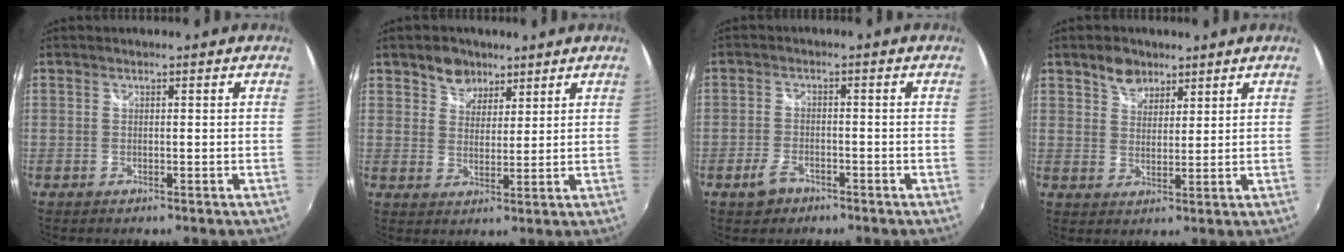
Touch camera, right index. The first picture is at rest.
{"total": 5.5, "force": [3.8, 3.8, 1.3], "torque": [-0.014, 0.010, 0.066]}
{"total": 4.0, "force": [-2.6, 2.3, 1.9], "torque": [-0.049, 0.004, -0.043]}
{"total": 5.0, "force": [3.5, 3.1, 1.6], "torque": [-0.017, 0.007, 0.063]}